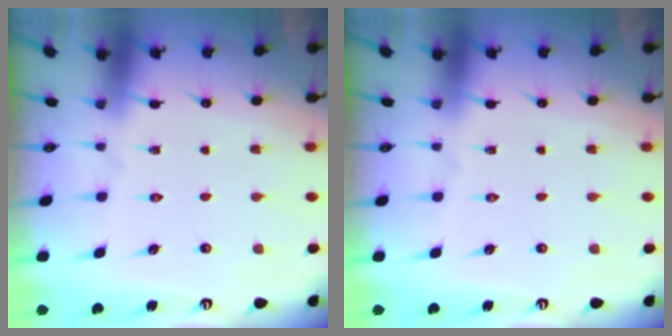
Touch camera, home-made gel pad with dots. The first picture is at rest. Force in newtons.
{"total": 0.0}